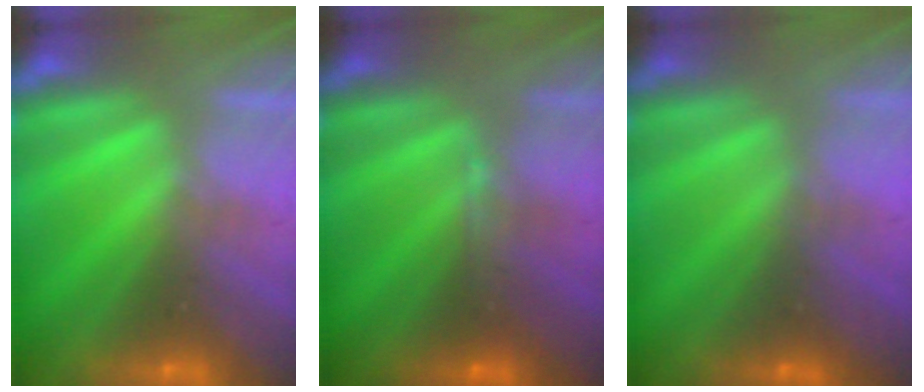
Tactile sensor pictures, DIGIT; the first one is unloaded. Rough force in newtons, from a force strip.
{"total": 2.9}
{"total": 4.6}